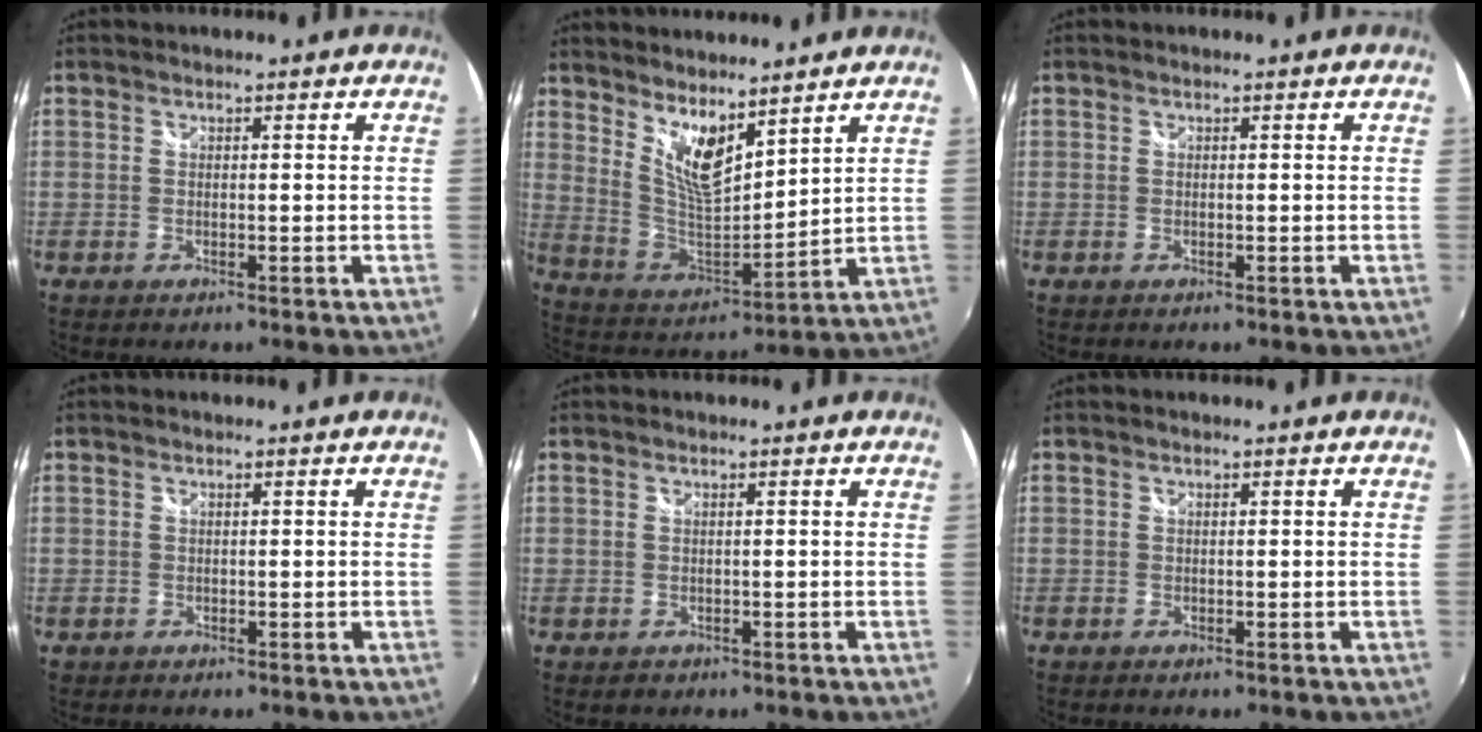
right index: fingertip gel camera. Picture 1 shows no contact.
{"total": 10.1, "force": [7.0, 3.2, 6.5], "torque": [-0.117, -0.014, 0.140]}
{"total": 0.0}
{"total": 0.6, "force": [-0.1, 0.6, 0.0], "torque": [0.000, 0.001, 0.000]}
{"total": 1.3, "force": [-0.2, 1.2, 0.1], "torque": [0.000, -0.001, 0.000]}
{"total": 0.0}